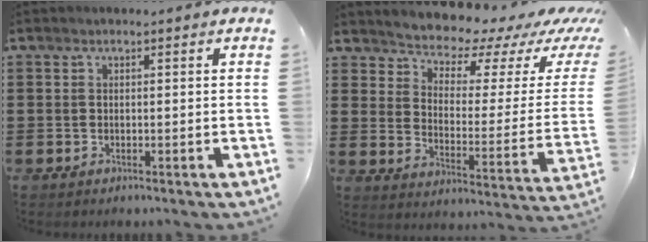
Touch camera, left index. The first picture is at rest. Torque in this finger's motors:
{"motor_torque": [2.14, 0.00, 0.98, 0.14]}